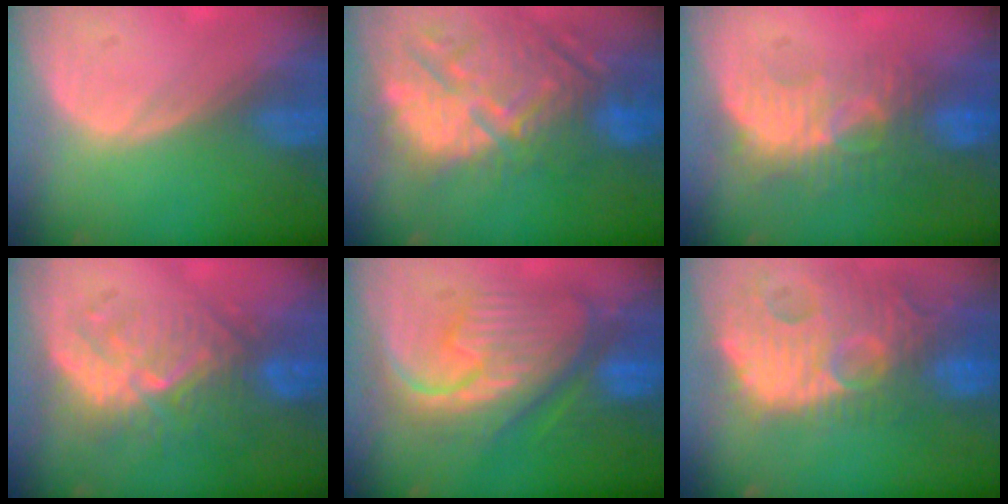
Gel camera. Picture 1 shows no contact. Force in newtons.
{"total": 13.7, "press": 12.5, "slide": 5.5}
{"total": 9.1, "press": 8.4, "slide": 3.7}
{"total": 9.1, "press": 8.8, "slide": 2.3}
{"total": 12.1, "press": 12.0, "slide": 1.4}
{"total": 14.7, "press": 12.6, "slide": 7.5}